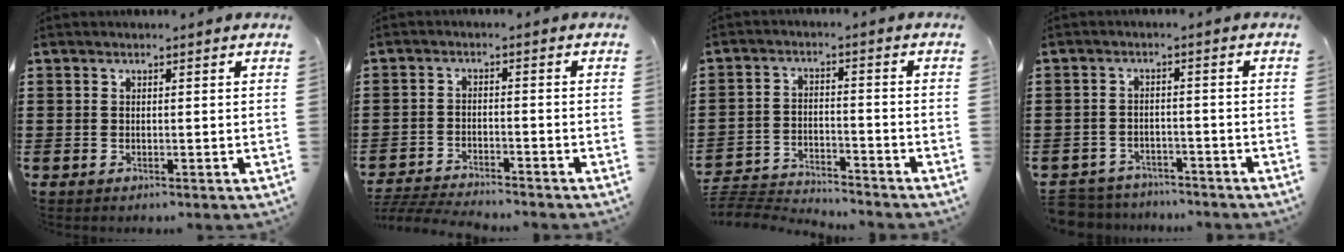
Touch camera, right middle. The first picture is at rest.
{"total": 4.3, "force": [-4.3, 0.3, 0.5], "torque": [-0.024, -0.001, -0.094]}
{"total": 4.6, "force": [-4.6, 0.6, 0.4], "torque": [-0.018, 0.006, -0.099]}
{"total": 3.8, "force": [-3.8, 0.7, -0.2], "torque": [-0.010, -0.001, -0.083]}